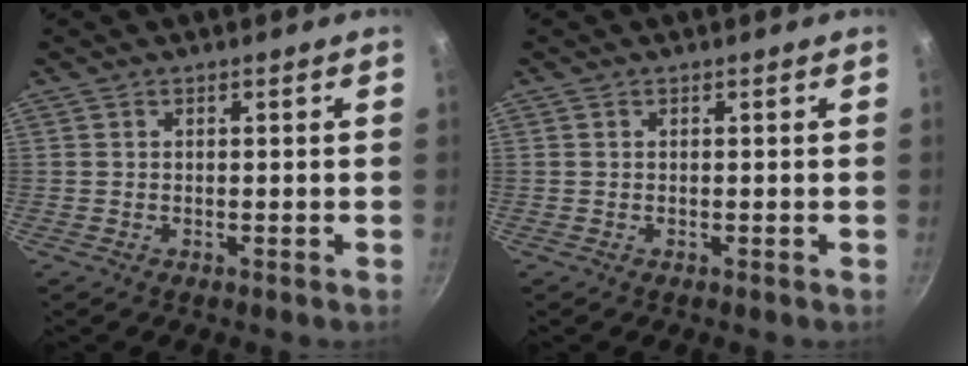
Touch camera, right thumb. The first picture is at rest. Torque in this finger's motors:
{"motor_torque": [0.08, 0.36, 0.54, -0.30, -0.03]}